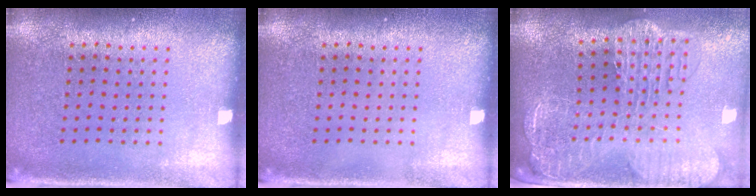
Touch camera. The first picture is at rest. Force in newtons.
{"total": 0.0}
{"total": 3.3, "press": 2.6, "slide": 1.9}